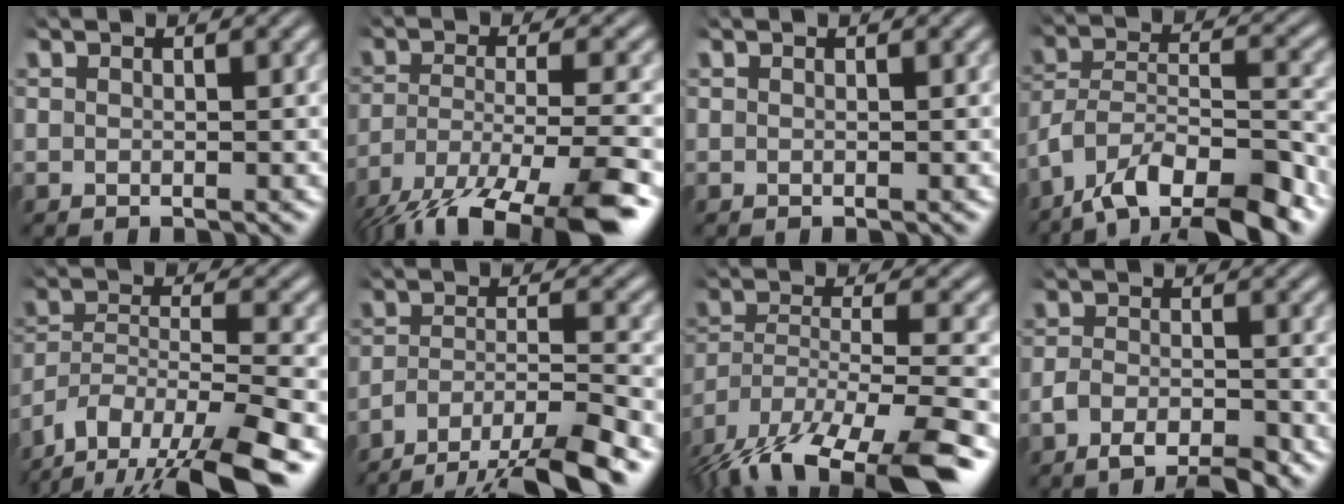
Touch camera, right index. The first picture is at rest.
{"total": 11.0, "force": [-6.7, 4.8, 7.3], "torque": [-0.146, -0.064, -0.071]}
{"total": 0.0}
{"total": 9.8, "force": [-4.5, 6.4, 5.8], "torque": [-0.108, -0.029, -0.071]}
{"total": 9.1, "force": [-4.5, 5.1, 6.0], "torque": [-0.123, -0.045, -0.057]}
{"total": 9.0, "force": [-5.9, 4.4, 5.2], "torque": [-0.082, -0.026, -0.088]}
{"total": 11.9, "force": [-7.4, 5.8, 7.3], "torque": [-0.149, -0.060, -0.091]}
{"total": 4.1, "force": [-3.2, 1.4, 2.2], "torque": [-0.038, -0.011, -0.053]}